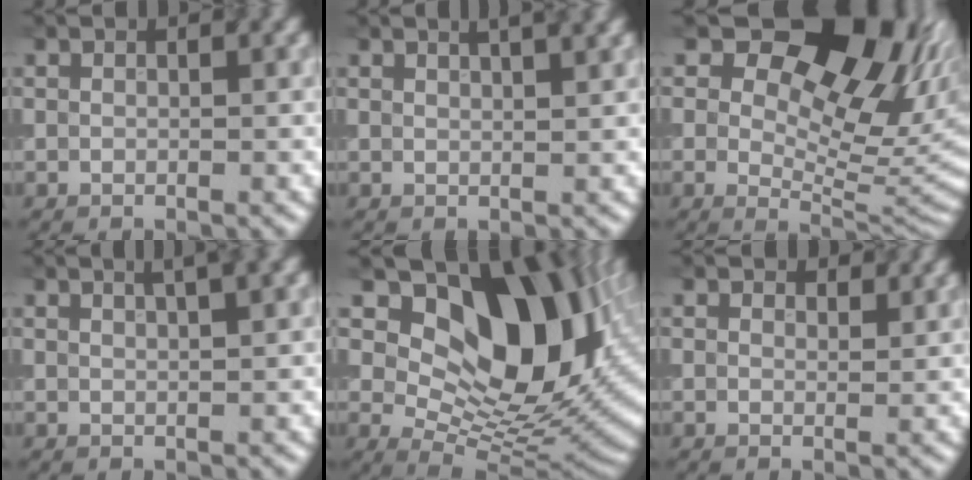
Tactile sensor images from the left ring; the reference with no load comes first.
{"total": 3.9, "force": [2.4, 1.6, 2.6], "torque": [-0.002, 0.022, 0.001]}
{"total": 12.5, "force": [5.6, 7.2, 8.6], "torque": [-0.097, 0.000, 0.081]}
{"total": 3.2, "force": [1.9, 0.9, 2.3], "torque": [-0.012, 0.015, 0.012]}
{"total": 13.4, "force": [4.5, 8.1, 9.7], "torque": [-0.121, -0.006, 0.078]}
{"total": 1.5, "force": [1.3, 0.6, 0.4], "torque": [-0.007, -0.003, 0.014]}